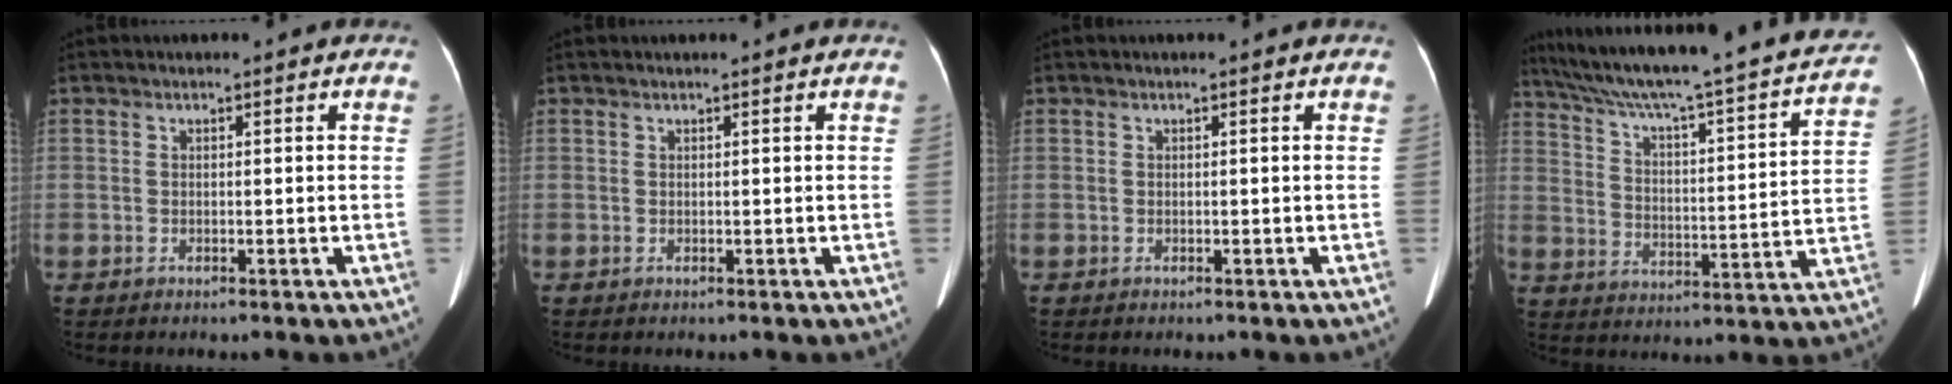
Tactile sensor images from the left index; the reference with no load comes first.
{"total": 1.1, "force": [1.0, 0.0, 0.4], "torque": [-0.005, 0.018, 0.017]}
{"total": 0.0}
{"total": 28.1, "force": [24.6, 2.1, 13.5], "torque": [-0.218, -0.028, 0.332]}